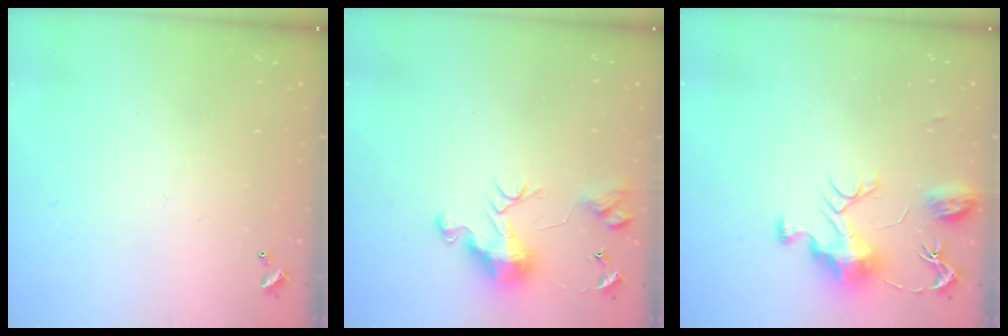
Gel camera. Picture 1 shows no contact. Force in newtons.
{"total": 10.0, "press": 9.9, "slide": 1.6}
{"total": 9.4, "press": 9.4, "slide": 0.3}